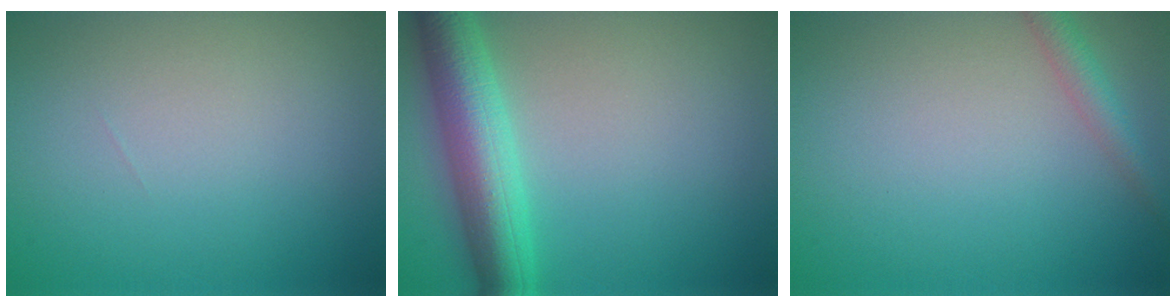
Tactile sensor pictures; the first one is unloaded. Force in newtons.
{"total": 6.3, "press": 6.3, "slide": 0.1}
{"total": 2.2, "press": 2.2, "slide": 0.1}